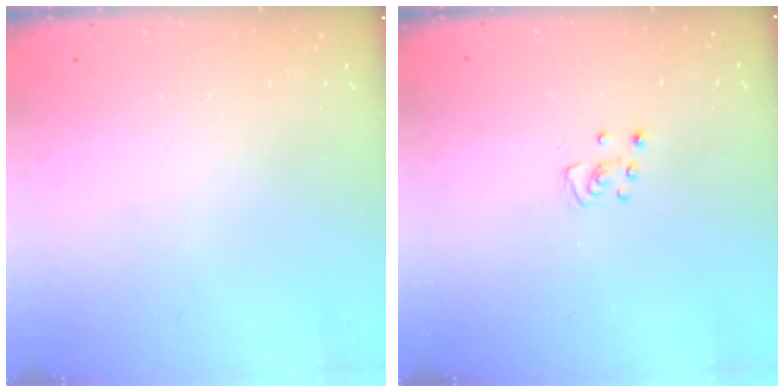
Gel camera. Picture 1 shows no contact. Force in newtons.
{"total": 3.6, "press": 3.6, "slide": 0.3}